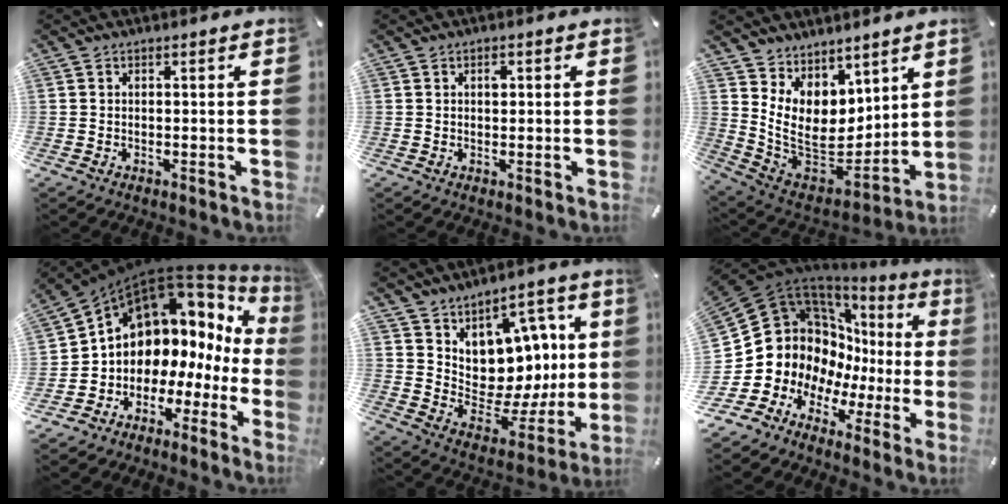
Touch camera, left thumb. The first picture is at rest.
{"total": 1.4, "force": [0.3, 0.9, 1.0], "torque": [-0.004, -0.002, 0.001]}
{"total": 13.1, "force": [5.7, 9.9, 6.5], "torque": [-0.134, -0.076, 0.118]}
{"total": 8.5, "force": [3.6, 7.3, 2.4], "torque": [-0.056, -0.053, 0.068]}
{"total": 10.3, "force": [4.3, 8.7, 3.4], "torque": [-0.041, -0.076, 0.085]}
{"total": 15.8, "force": [3.6, 14.2, 6.0], "torque": [-0.129, -0.071, 0.098]}